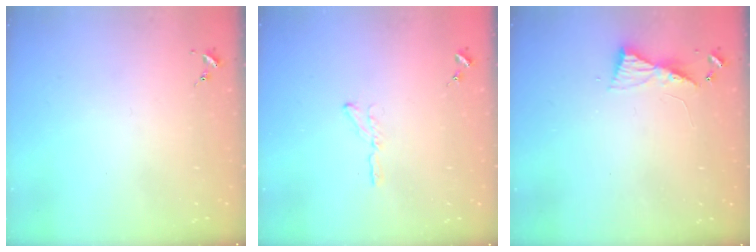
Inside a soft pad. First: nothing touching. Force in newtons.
{"total": 4.1, "press": 4.1, "slide": 0.5}
{"total": 5.8, "press": 5.8, "slide": 0.5}